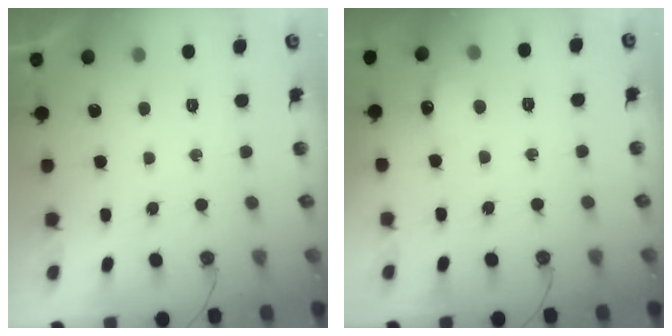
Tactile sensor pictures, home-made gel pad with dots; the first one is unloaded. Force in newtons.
{"total": 6.8, "press": 6.7, "slide": 0.9}